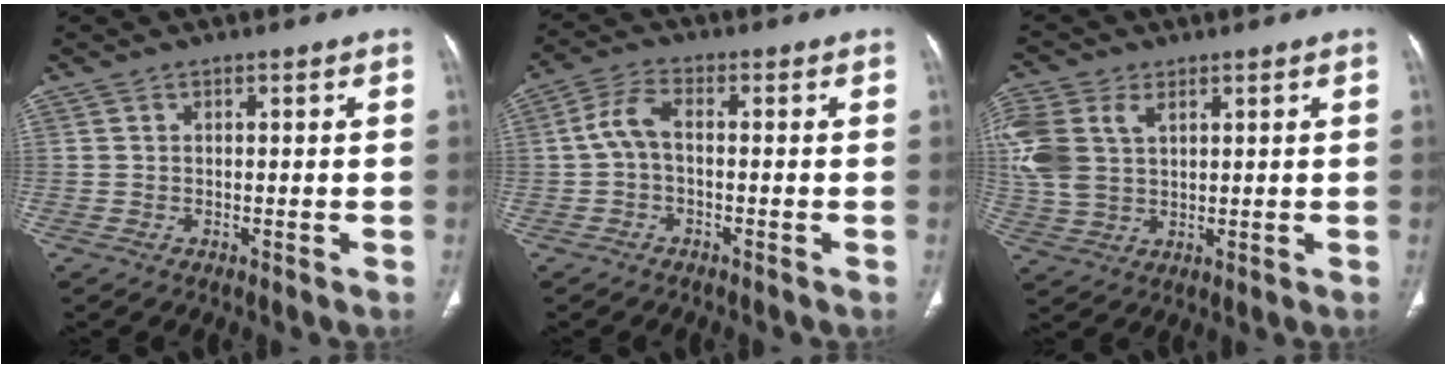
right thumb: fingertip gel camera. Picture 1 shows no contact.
{"total": 4.9, "force": [-0.5, 2.4, 4.2], "torque": [-0.089, 0.017, -0.018]}
{"total": 12.1, "force": [3.9, 8.0, 8.1], "torque": [-0.206, 0.003, 0.084]}